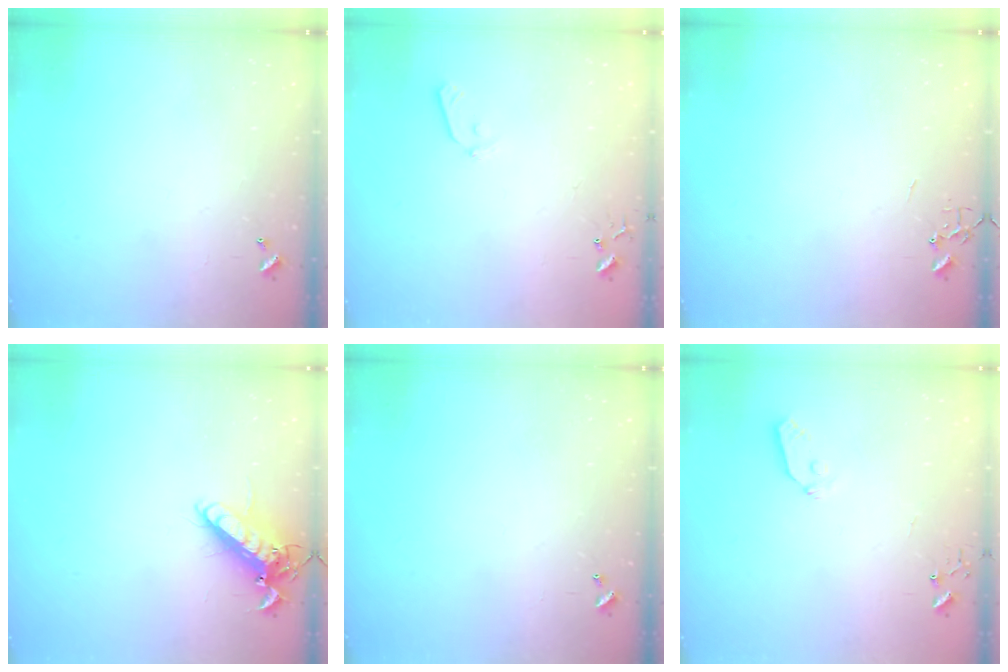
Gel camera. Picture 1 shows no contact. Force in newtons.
{"total": 5.4, "press": 5.4, "slide": 0.8}
{"total": 0.0}
{"total": 13.3, "press": 13.0, "slide": 2.5}
{"total": 0.0}
{"total": 5.3, "press": 5.2, "slide": 0.3}